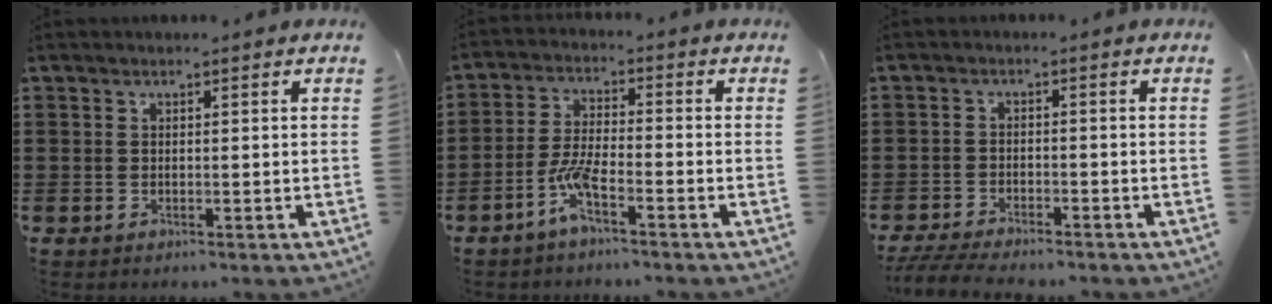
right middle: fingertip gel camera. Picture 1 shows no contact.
{"total": 5.5, "force": [-3.2, 0.9, 4.3], "torque": [-0.100, -0.004, -0.064]}
{"total": 4.0, "force": [-3.8, 0.3, 1.1], "torque": [-0.033, -0.008, -0.082]}